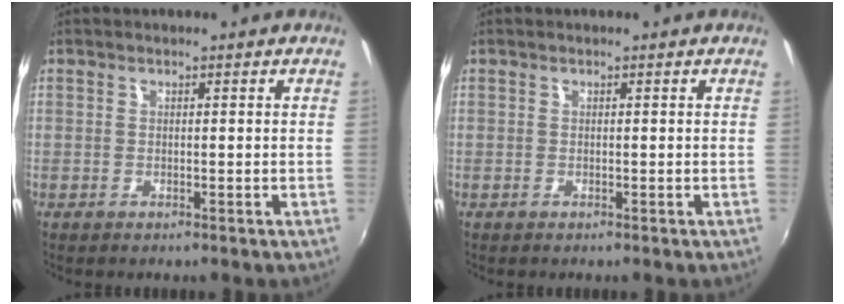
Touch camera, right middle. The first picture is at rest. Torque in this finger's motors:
{"motor_torque": [-0.07, 0.11, -0.02, 0.00]}